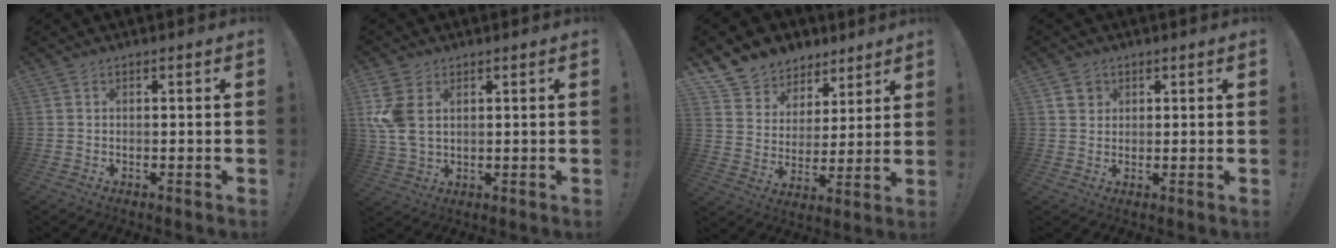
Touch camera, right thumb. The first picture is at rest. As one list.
[{"total": 9.4, "force": [3.0, 6.2, 6.4], "torque": [-0.138, -0.008, 0.059]}, {"total": 9.9, "force": [6.8, 7.1, 1.3], "torque": [-0.021, -0.058, 0.133]}, {"total": 3.7, "force": [1.8, 3.1, 1.0], "torque": [-0.019, -0.001, 0.033]}]